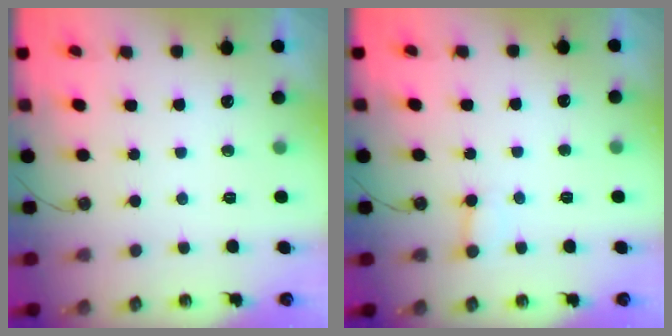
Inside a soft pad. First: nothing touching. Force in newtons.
{"total": 3.4, "press": 3.3, "slide": 0.5}